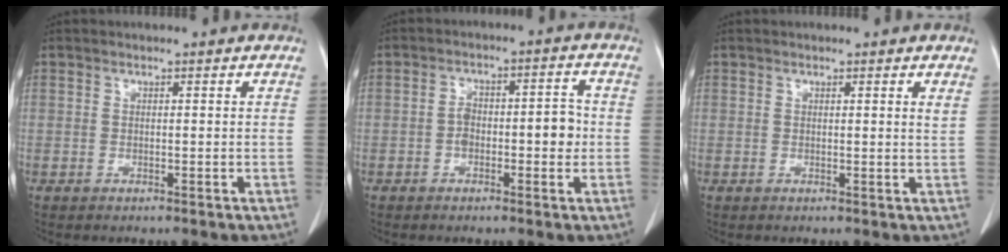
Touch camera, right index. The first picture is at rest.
{"total": 5.9, "force": [-1.0, 2.7, 5.2], "torque": [-0.078, 0.024, -0.014]}
{"total": 1.3, "force": [1.0, -0.3, 0.7], "torque": [-0.015, -0.009, 0.010]}